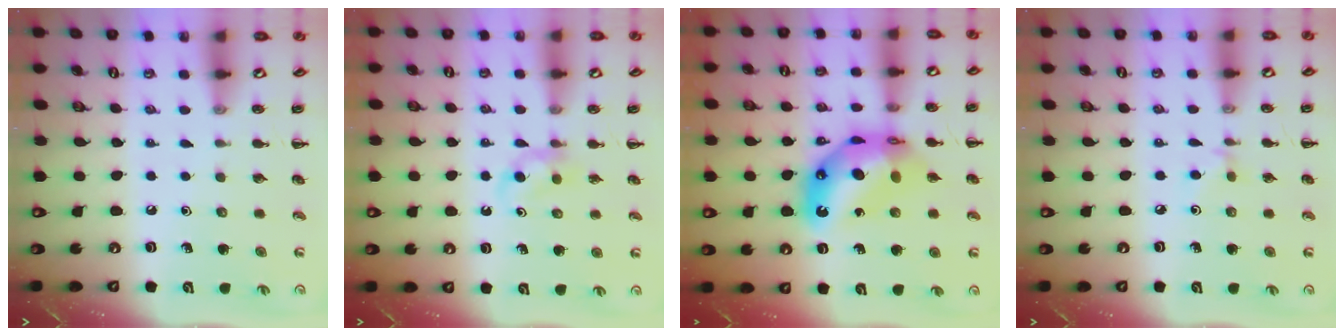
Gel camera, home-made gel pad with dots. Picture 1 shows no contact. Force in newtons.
{"total": 2.9, "press": 2.6, "slide": 1.3}
{"total": 13.5, "press": 12.9, "slide": 4.2}
{"total": 3.5, "press": 3.3, "slide": 1.2}